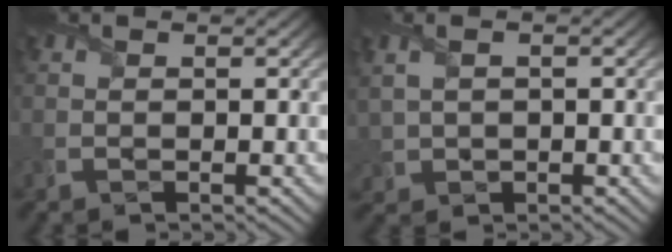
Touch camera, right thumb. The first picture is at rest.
{"total": 2.7, "force": [0.5, 1.7, 2.0], "torque": [-0.054, -0.001, 0.013]}